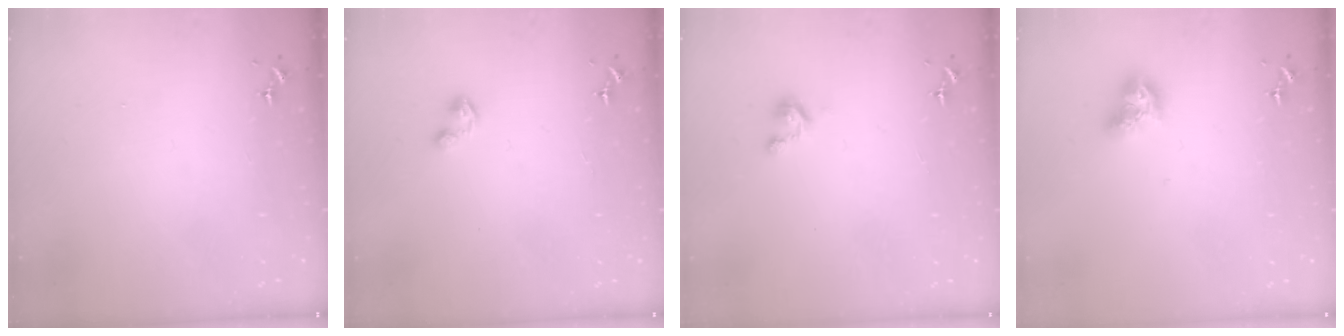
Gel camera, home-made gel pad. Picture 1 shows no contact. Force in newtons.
{"total": 1.9, "press": 1.9, "slide": 0.3}
{"total": 2.8, "press": 2.8, "slide": 0.3}
{"total": 9.2, "press": 9.2, "slide": 1.1}